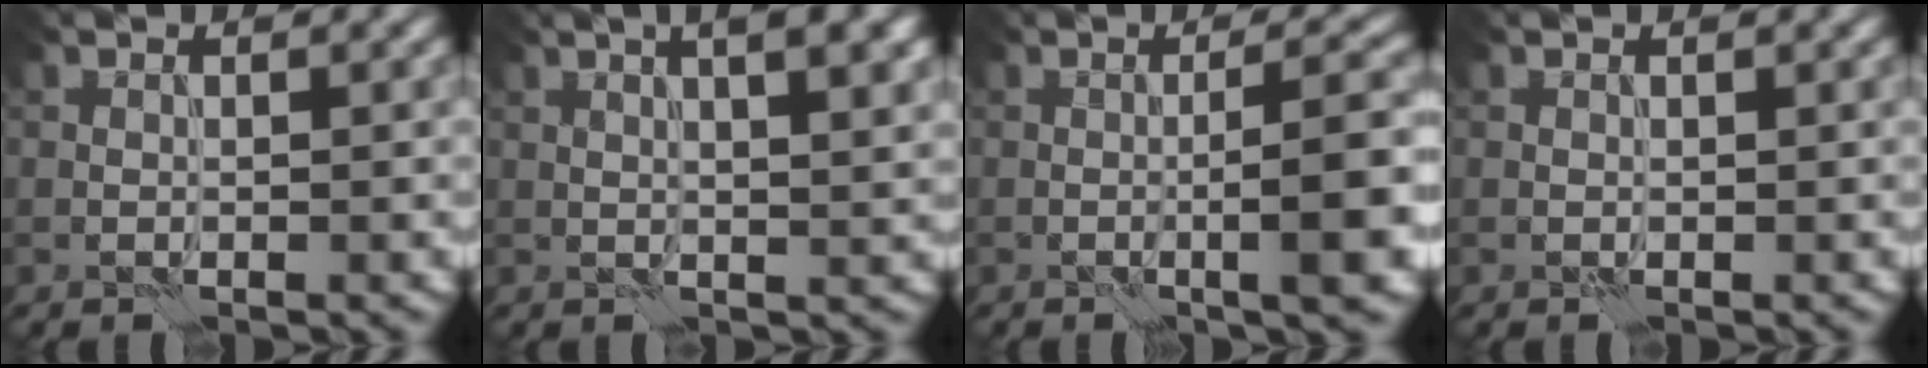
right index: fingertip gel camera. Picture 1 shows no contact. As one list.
[{"total": 7.7, "force": [3.6, 3.1, 6.0], "torque": [-0.033, 0.040, 0.026]}, {"total": 5.9, "force": [-1.2, 1.2, 5.7], "torque": [-0.070, 0.010, -0.021]}, {"total": 0.0}]